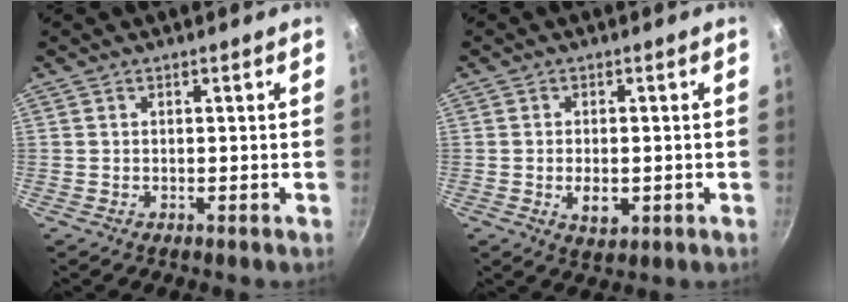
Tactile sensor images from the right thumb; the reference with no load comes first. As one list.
[{"total": 4.3, "force": [-0.9, 2.5, 3.4], "torque": [-0.056, -0.002, -0.009]}]